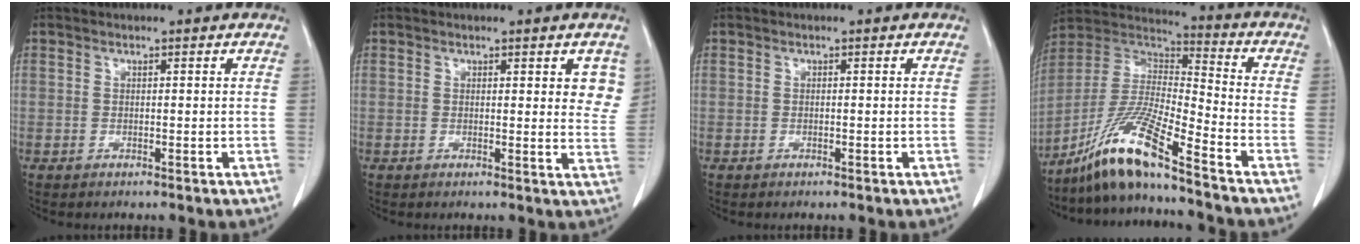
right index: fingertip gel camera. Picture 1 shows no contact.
{"total": 4.6, "force": [2.4, 1.4, 3.7], "torque": [-0.033, -0.009, 0.020]}
{"total": 0.0}
{"total": 14.1, "force": [-10.4, -0.2, 9.4], "torque": [-0.196, -0.008, -0.197]}